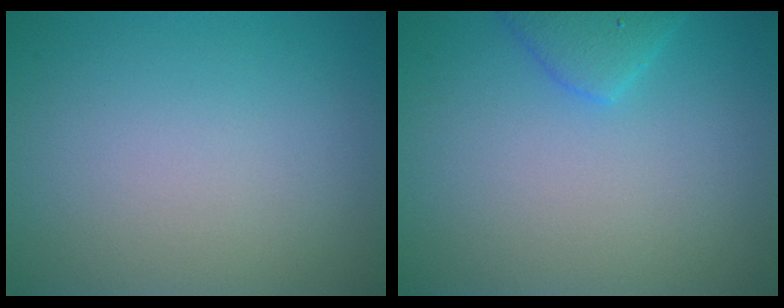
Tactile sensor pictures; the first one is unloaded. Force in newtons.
{"total": 2.3, "press": 2.3, "slide": 0.2}